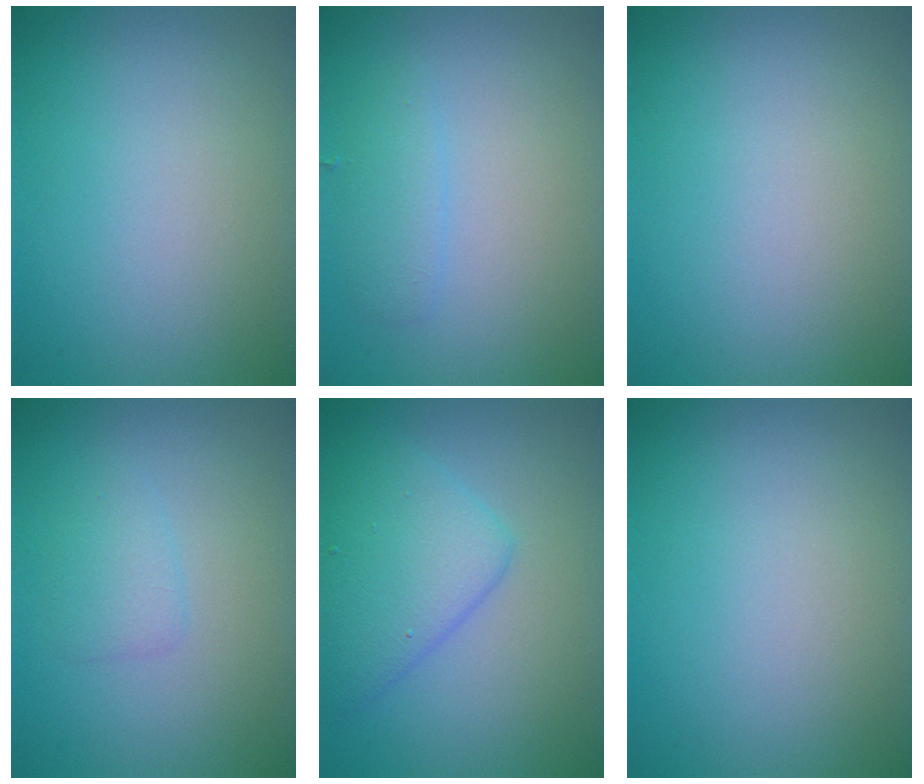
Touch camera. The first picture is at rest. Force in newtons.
{"total": 1.7, "press": 1.7, "slide": 0.2}
{"total": 0.0}
{"total": 1.5, "press": 1.5, "slide": 0.1}
{"total": 4.6, "press": 4.6, "slide": 0.3}
{"total": 0.0}